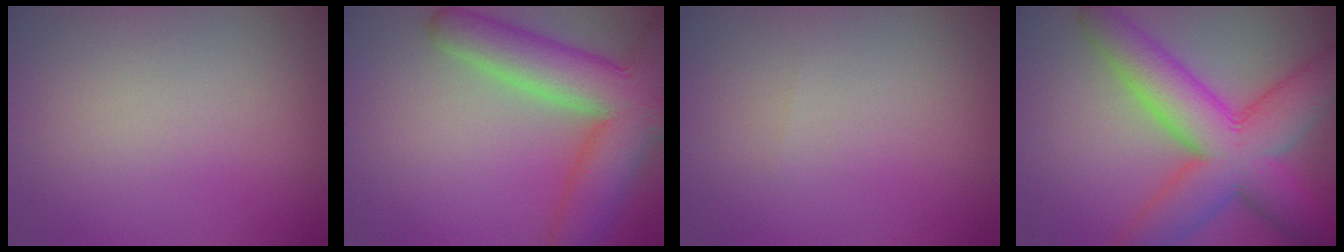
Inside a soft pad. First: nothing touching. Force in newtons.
{"total": 9.5, "press": 9.5, "slide": 0.6}
{"total": 0.0}
{"total": 10.8, "press": 10.8, "slide": 0.2}